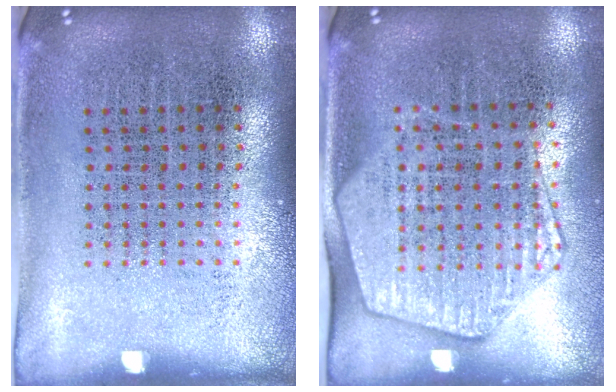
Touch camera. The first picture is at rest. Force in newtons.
{"total": 2.0, "press": 1.8, "slide": 0.9}